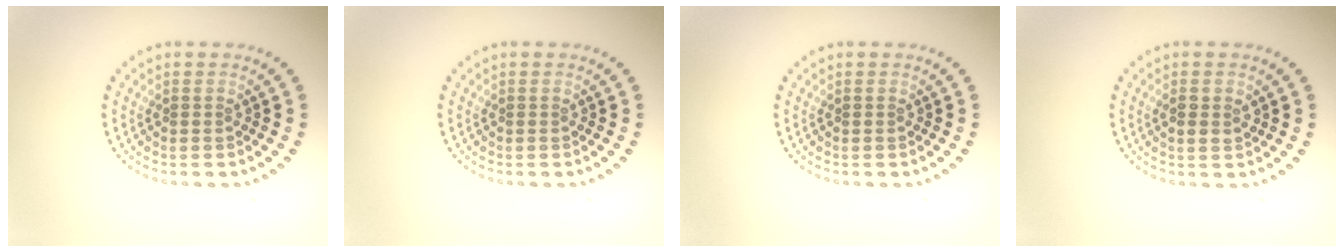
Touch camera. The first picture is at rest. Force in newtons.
{"total": 0.0}
{"total": 0.0}
{"total": 1.5, "press": 1.5, "slide": 0.4}